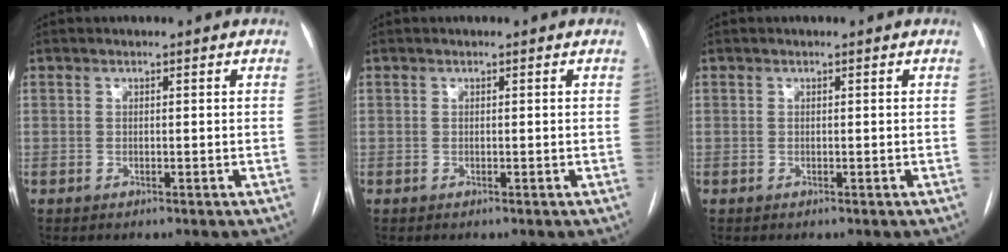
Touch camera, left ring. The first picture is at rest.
{"total": 0.0}
{"total": 0.0}